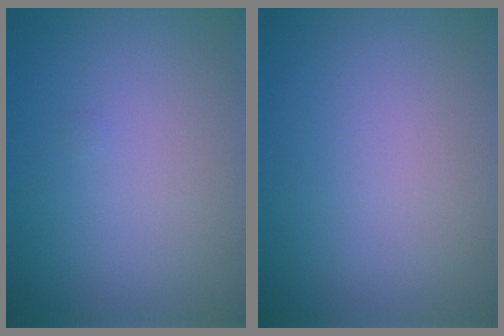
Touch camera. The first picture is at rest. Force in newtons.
{"total": 0.0}